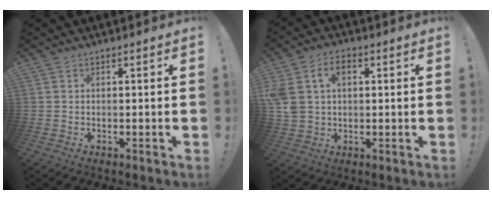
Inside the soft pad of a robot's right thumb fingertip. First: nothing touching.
{"total": 9.5, "force": [2.8, 6.6, 6.2], "torque": [-0.132, 0.004, 0.054]}